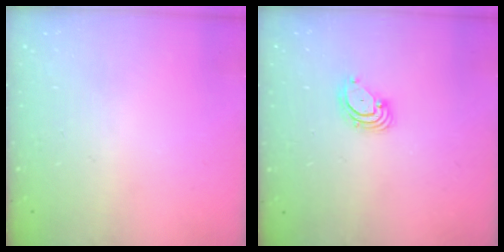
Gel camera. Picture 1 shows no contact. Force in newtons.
{"total": 3.2, "press": 3.2, "slide": 0.1}